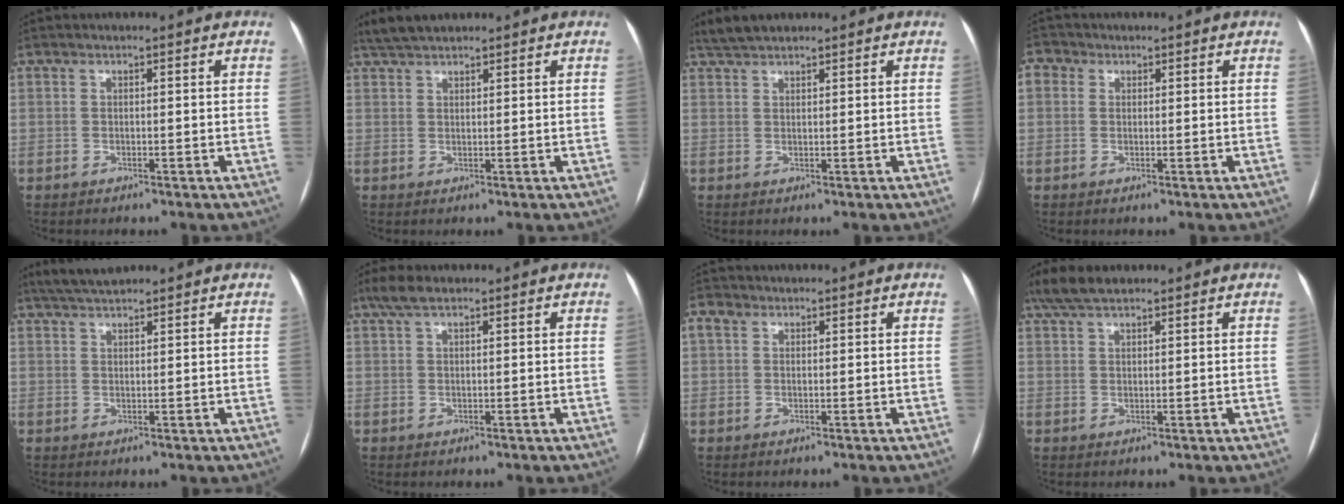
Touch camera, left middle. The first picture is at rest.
{"total": 4.4, "force": [3.9, 1.1, 1.7], "torque": [-0.037, 0.025, 0.073]}
{"total": 3.8, "force": [3.4, 1.0, 1.4], "torque": [-0.032, 0.022, 0.064]}
{"total": 2.8, "force": [1.0, 2.4, 0.8], "torque": [-0.016, 0.015, 0.016]}
{"total": 4.3, "force": [3.9, 0.5, 1.9], "torque": [-0.035, 0.024, 0.072]}
{"total": 3.3, "force": [2.3, 1.0, 2.2], "torque": [-0.050, 0.022, 0.047]}
{"total": 2.3, "force": [1.1, 1.8, 0.9], "torque": [-0.022, 0.016, 0.021]}
{"total": 5.4, "force": [4.3, 1.6, 2.8], "torque": [-0.063, 0.025, 0.082]}